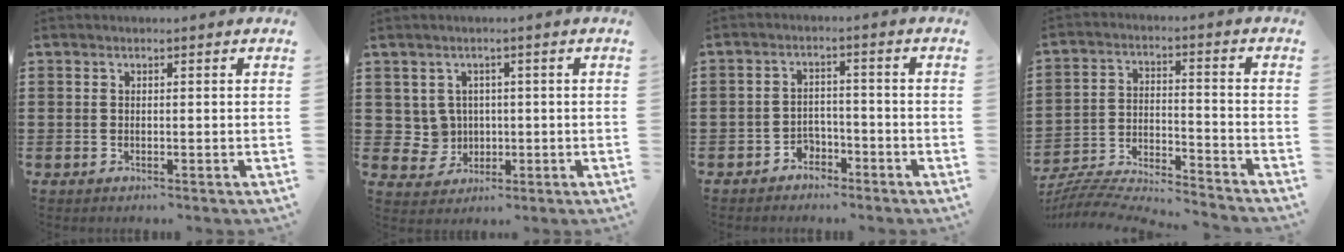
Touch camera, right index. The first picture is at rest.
{"total": 3.5, "force": [0.7, 3.4, 0.6], "torque": [-0.031, 0.009, 0.013]}
{"total": 2.9, "force": [-2.4, 1.5, 0.4], "torque": [-0.017, 0.001, -0.051]}
{"total": 6.0, "force": [-6.0, 0.1, 1.0], "torque": [-0.026, -0.010, -0.123]}